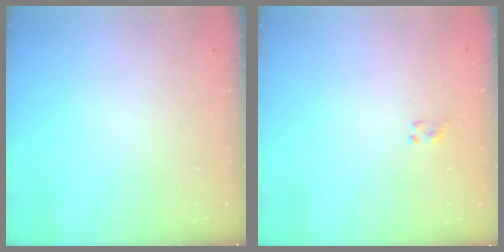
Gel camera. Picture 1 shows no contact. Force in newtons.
{"total": 3.1, "press": 2.9, "slide": 1.2}